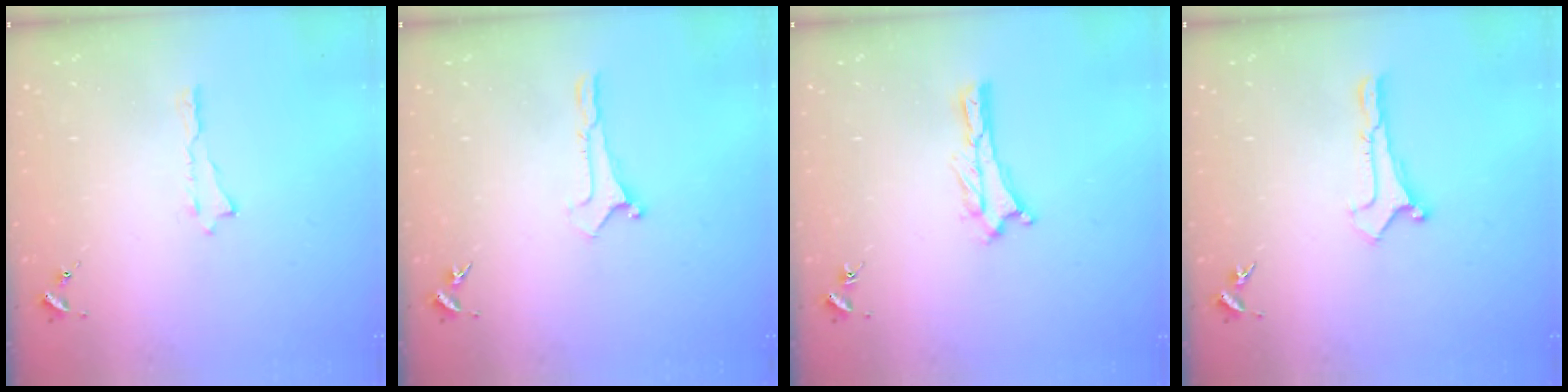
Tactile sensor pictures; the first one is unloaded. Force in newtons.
{"total": 0.0}
{"total": 0.0}
{"total": 0.0}